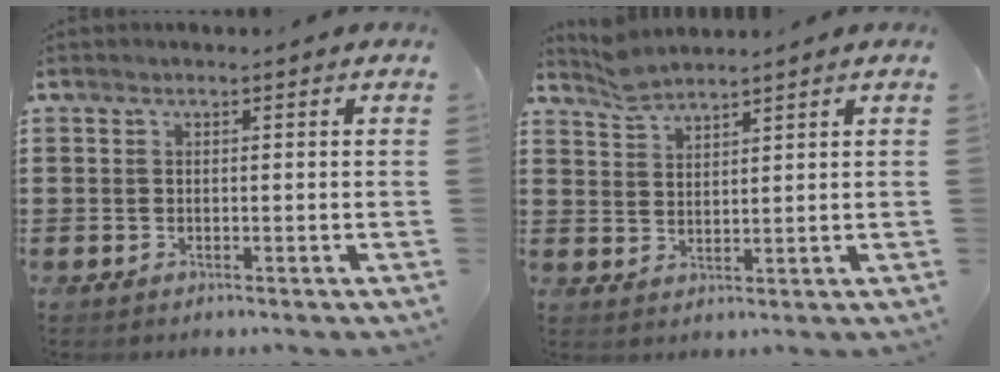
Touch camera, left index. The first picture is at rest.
{"total": 3.1, "force": [3.0, 0.4, 0.7], "torque": [-0.021, -0.004, 0.057]}